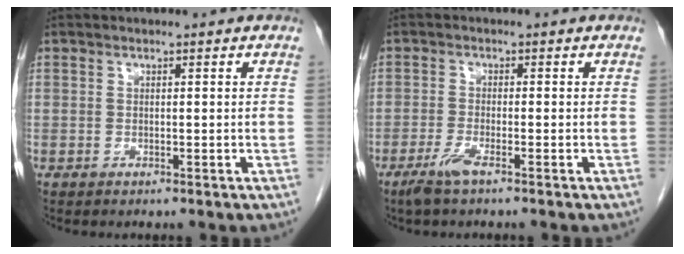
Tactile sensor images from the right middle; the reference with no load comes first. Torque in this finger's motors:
{"motor_torque": [0.05, 0.03, 0.05, 0.01]}